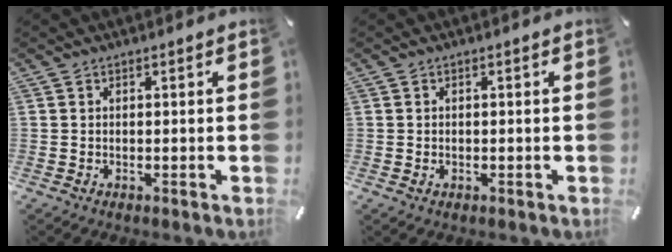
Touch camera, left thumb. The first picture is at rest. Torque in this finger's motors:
{"motor_torque": [0.00, -0.53, -0.12, 0.01, -0.01]}